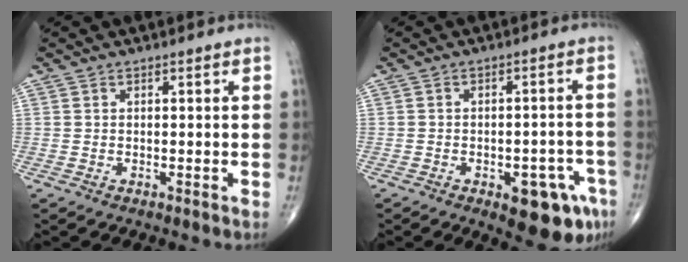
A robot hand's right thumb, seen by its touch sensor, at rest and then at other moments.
{"total": 10.9, "force": [-5.4, 4.6, 8.3], "torque": [-0.076, 0.027, -0.061]}